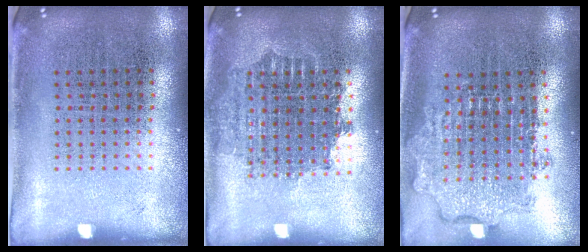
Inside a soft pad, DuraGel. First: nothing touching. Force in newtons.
{"total": 1.7, "press": 1.4, "slide": 1.0}
{"total": 1.9, "press": 1.5, "slide": 1.2}